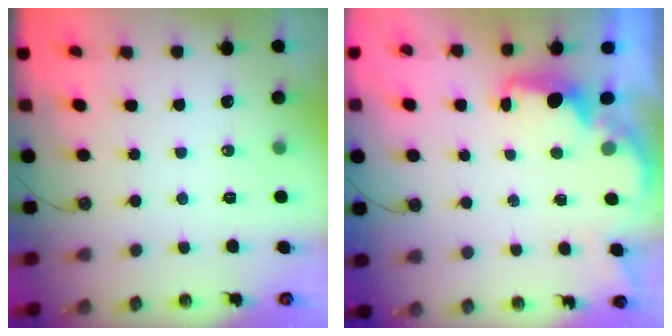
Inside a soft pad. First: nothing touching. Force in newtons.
{"total": 2.2, "press": 2.1, "slide": 0.8}